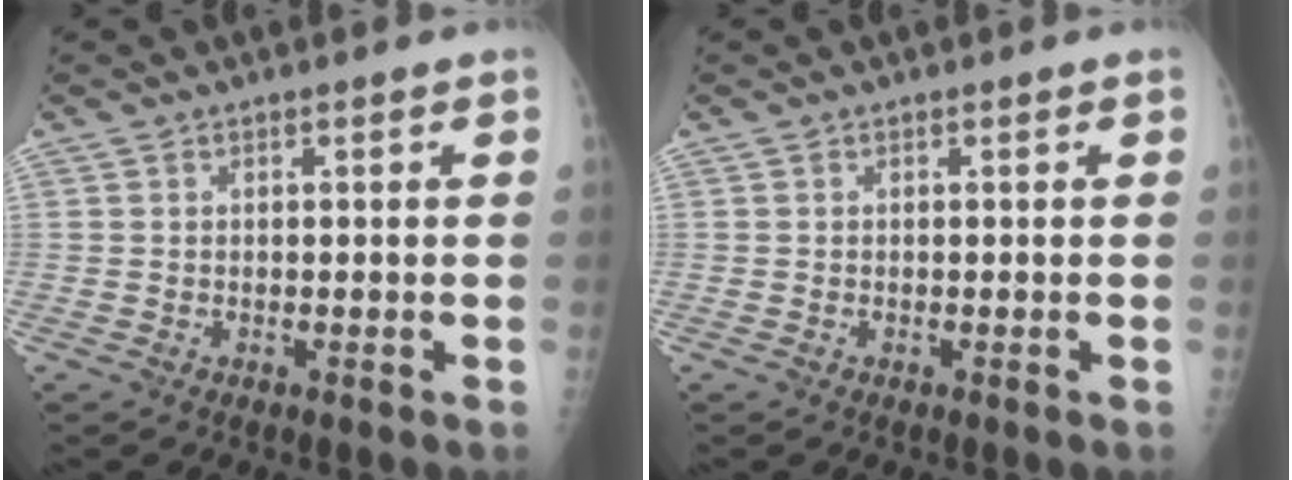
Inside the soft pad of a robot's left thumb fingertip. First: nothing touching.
{"total": 0.0}